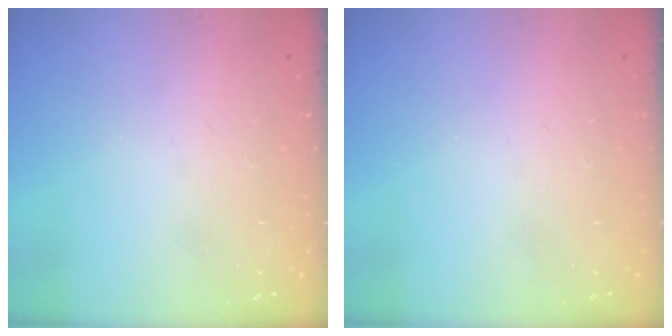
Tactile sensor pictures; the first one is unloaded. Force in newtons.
{"total": 0.0}